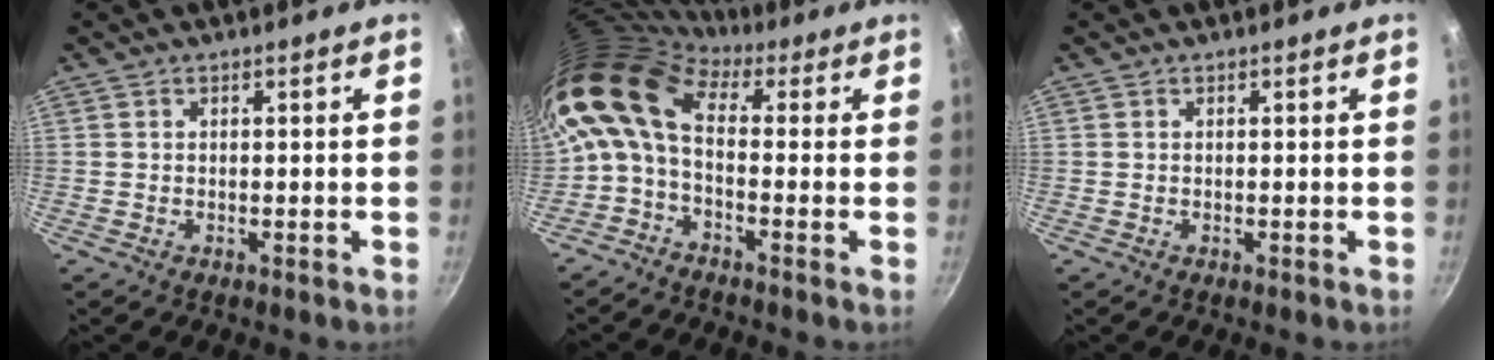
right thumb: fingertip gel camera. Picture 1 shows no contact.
{"total": 12.9, "force": [0.6, 7.5, 10.5], "torque": [-0.218, 0.027, -0.010]}
{"total": 0.0}